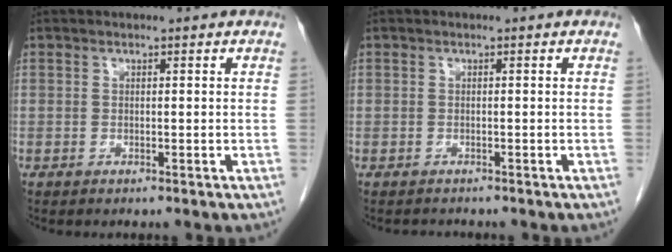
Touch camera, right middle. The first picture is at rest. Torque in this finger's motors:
{"motor_torque": [-1.44, 0.20, -0.80, -0.12]}